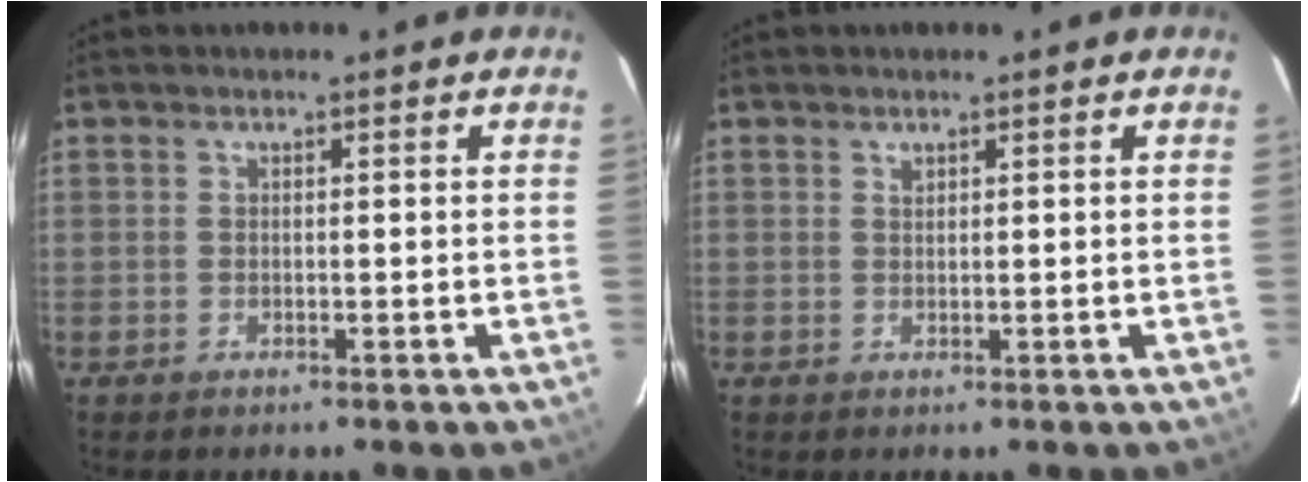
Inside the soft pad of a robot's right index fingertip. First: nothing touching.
{"total": 0.6, "force": [0.5, 0.3, 0.1], "torque": [-0.001, 0.001, 0.010]}